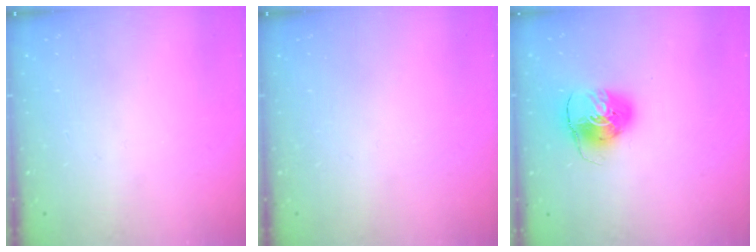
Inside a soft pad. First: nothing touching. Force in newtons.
{"total": 0.0}
{"total": 7.9, "press": 7.9, "slide": 0.7}